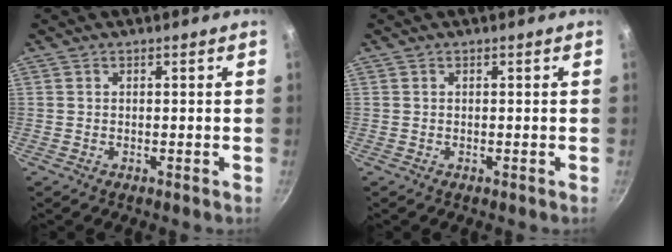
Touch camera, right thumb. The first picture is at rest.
{"total": 0.0}